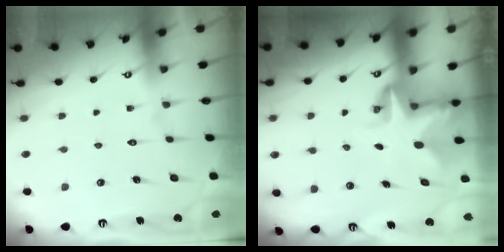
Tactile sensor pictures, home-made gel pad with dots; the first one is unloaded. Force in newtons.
{"total": 4.8, "press": 4.8, "slide": 0.2}